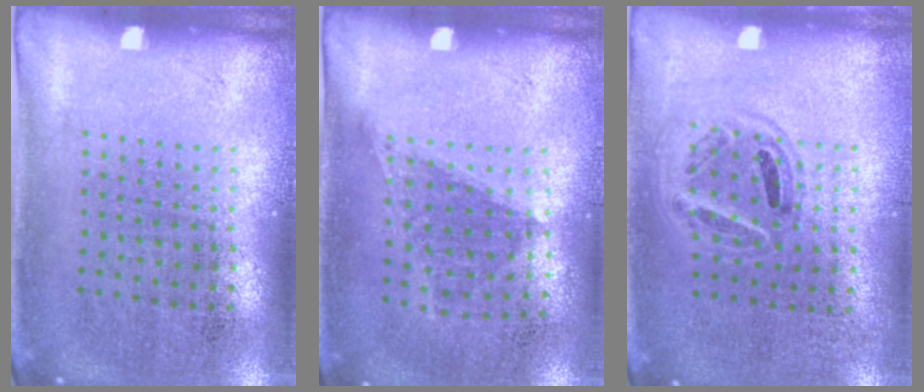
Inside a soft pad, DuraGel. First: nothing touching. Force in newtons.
{"total": 1.1, "press": 0.8, "slide": 0.8}
{"total": 0.9, "press": 0.8, "slide": 0.4}